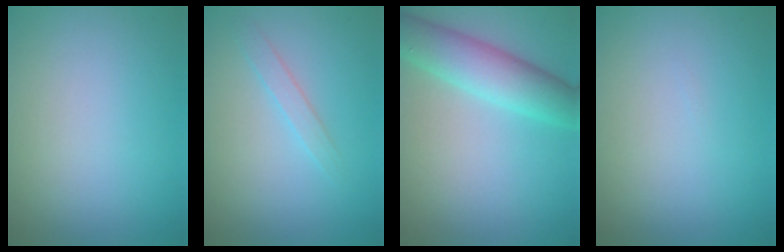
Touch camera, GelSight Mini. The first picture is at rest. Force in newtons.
{"total": 1.2, "press": 1.2, "slide": 0.0}
{"total": 5.2, "press": 5.2, "slide": 0.0}
{"total": 0.0}